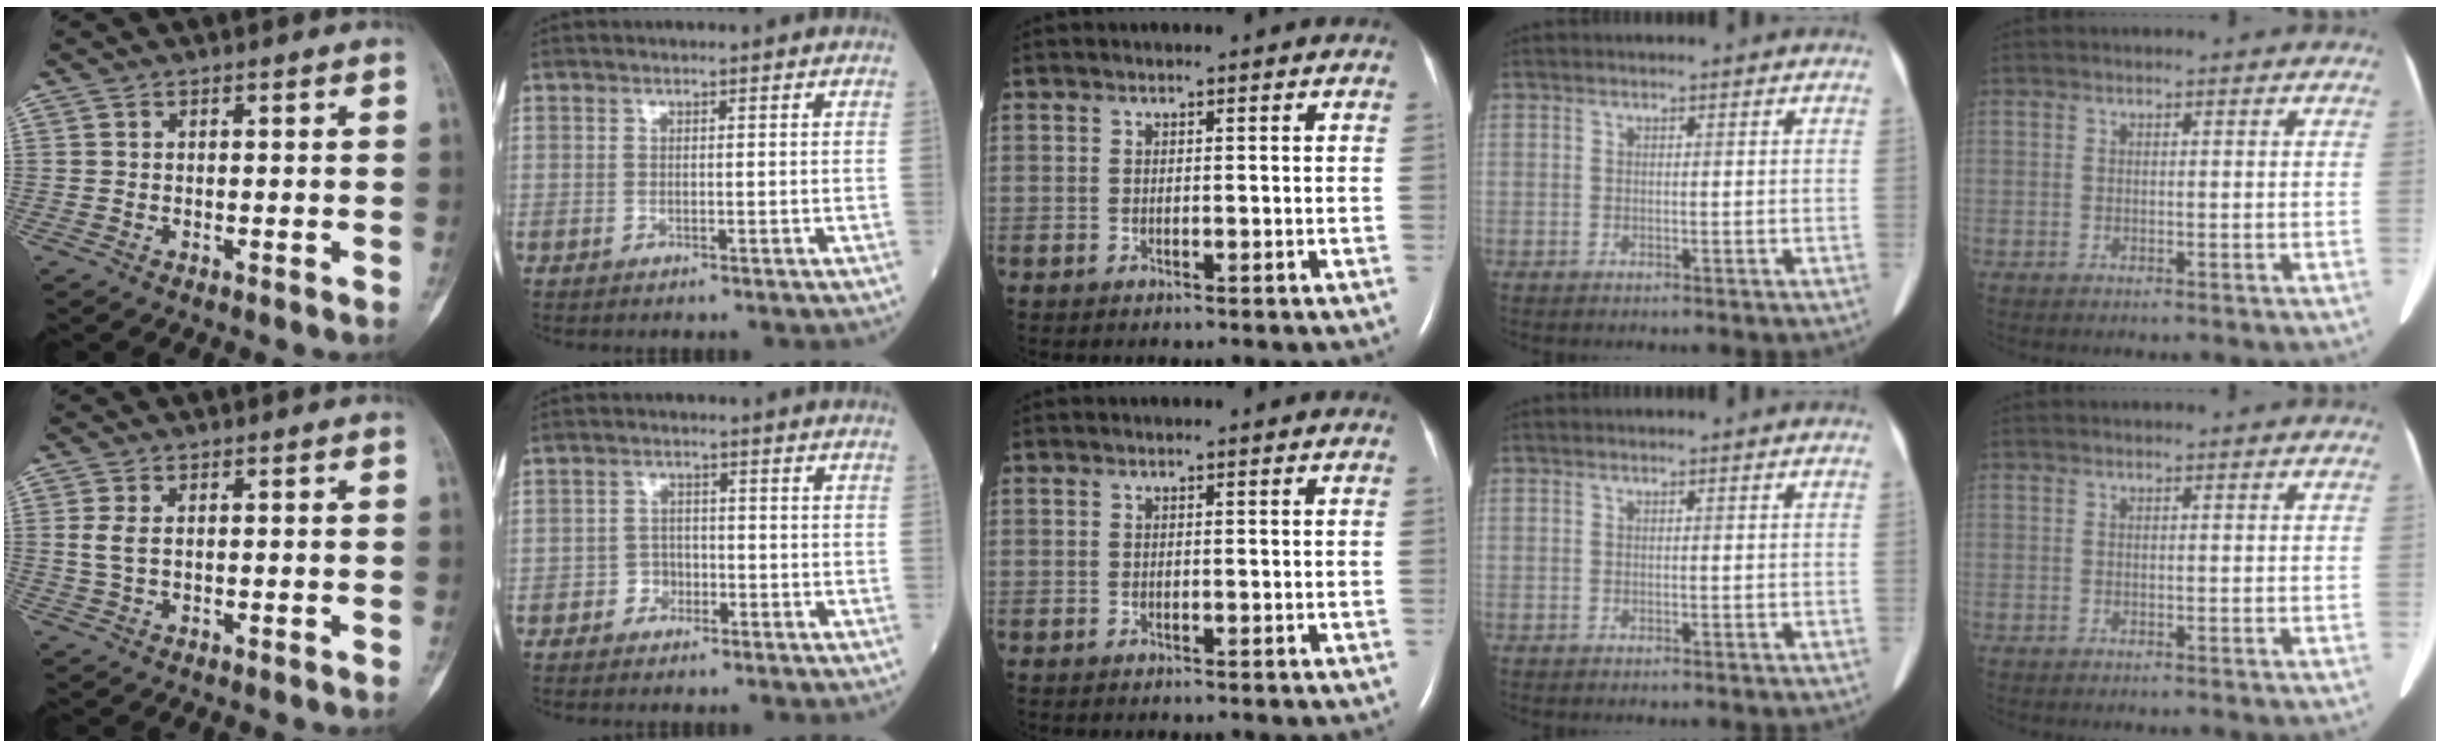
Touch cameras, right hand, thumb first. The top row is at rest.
{"thumb": {"total": 2.3, "force": [0.5, 1.2, 1.9], "torque": [-0.054, 0.004, 0.015]}, "index": {"total": 2.4, "force": [-1.2, 2.0, 0.6], "torque": [-0.005, 0.011, -0.025]}}